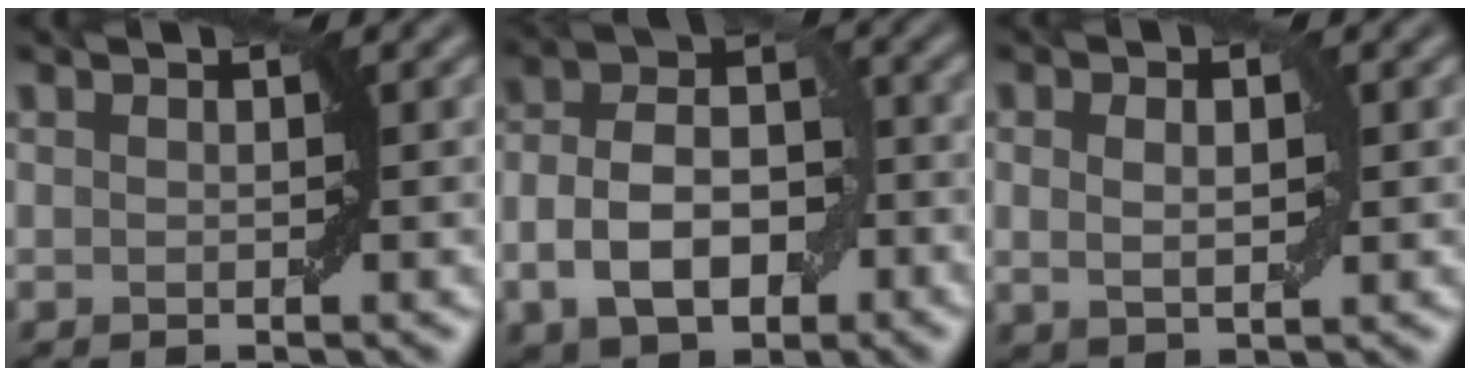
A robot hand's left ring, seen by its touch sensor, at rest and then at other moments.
{"total": 8.1, "force": [-2.4, 5.0, 5.9], "torque": [-0.104, 0.008, -0.051]}
{"total": 2.4, "force": [0.5, 1.3, 2.0], "torque": [-0.036, 0.000, 0.011]}